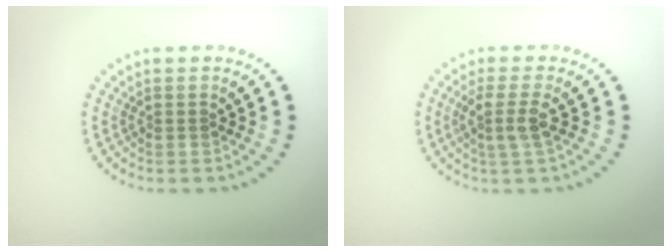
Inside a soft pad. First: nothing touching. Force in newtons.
{"total": 2.2, "press": 1.9, "slide": 1.2}